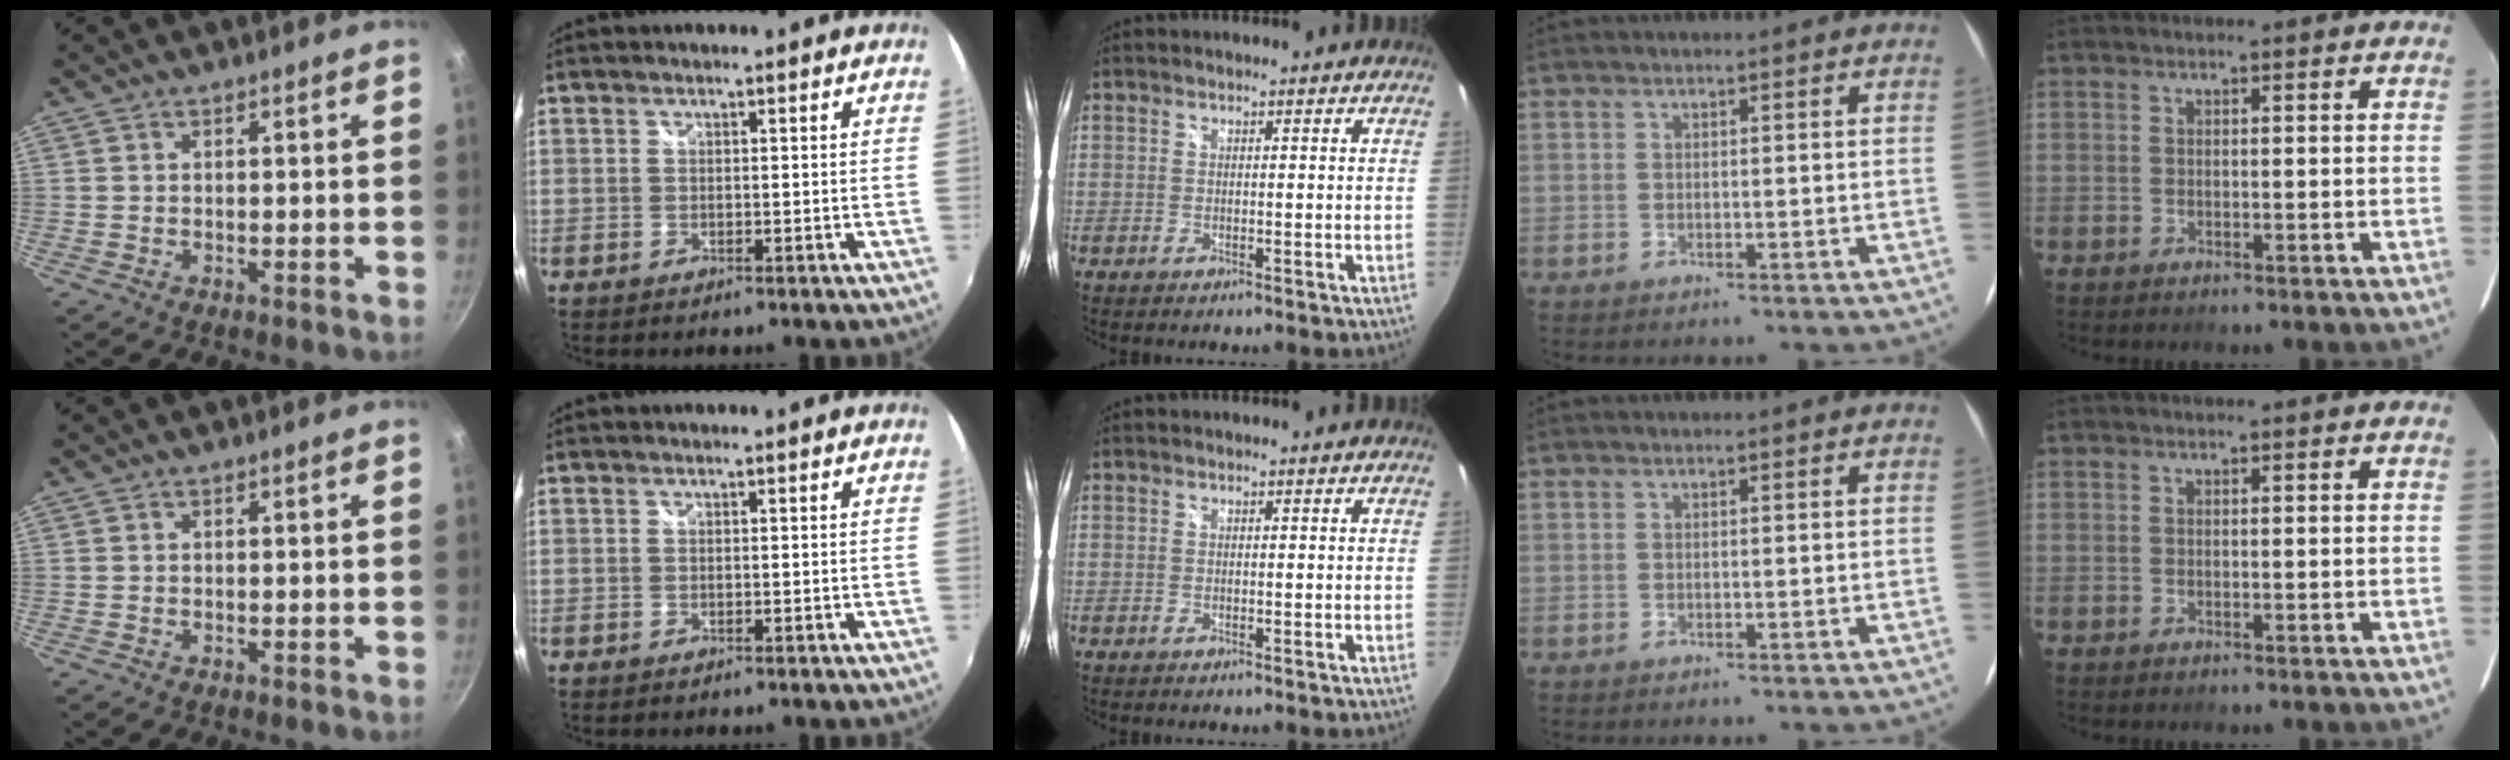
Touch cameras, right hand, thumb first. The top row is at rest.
{}